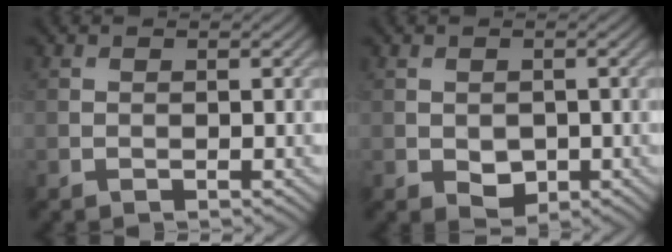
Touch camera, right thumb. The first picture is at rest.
{"total": 2.4, "force": [-0.5, 1.7, 1.6], "torque": [-0.031, -0.010, -0.004]}